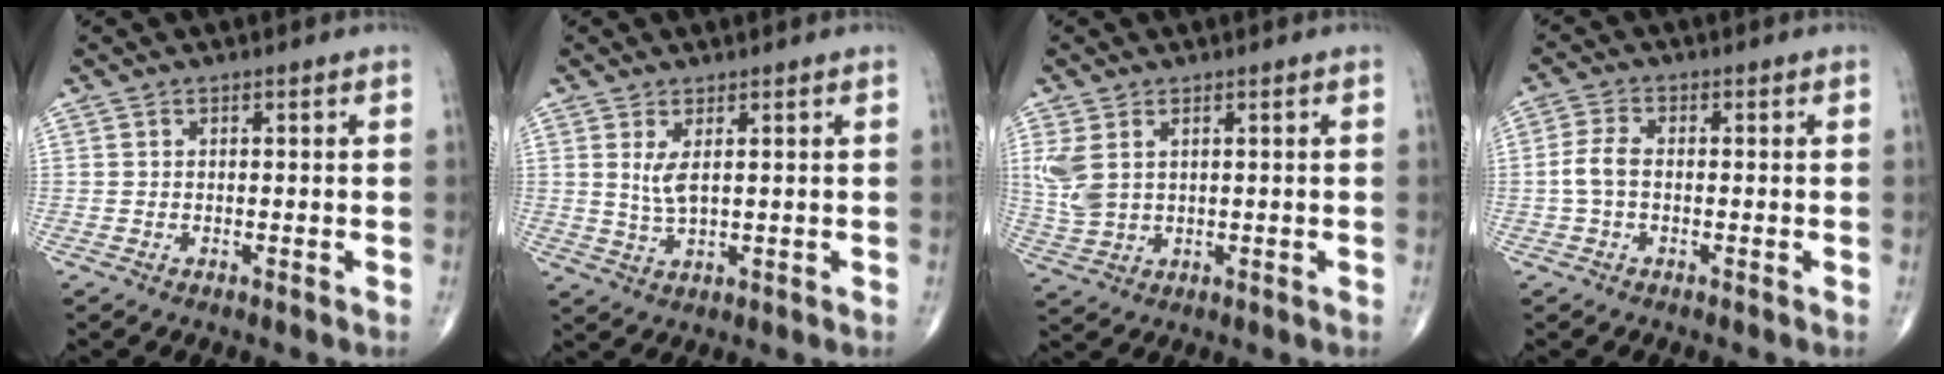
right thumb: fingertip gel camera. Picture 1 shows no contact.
{"total": 3.6, "force": [1.1, 1.2, 3.2], "torque": [-0.068, -0.012, 0.031]}
{"total": 5.8, "force": [1.8, 3.6, 4.3], "torque": [-0.108, 0.000, 0.046]}
{"total": 3.8, "force": [-0.4, 2.3, 3.1], "torque": [-0.069, 0.010, -0.014]}